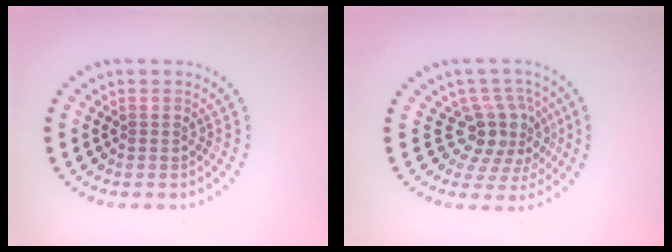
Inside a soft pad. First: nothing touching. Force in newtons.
{"total": 4.1, "press": 3.0, "slide": 2.8}